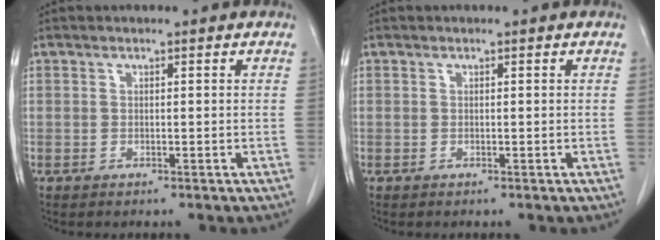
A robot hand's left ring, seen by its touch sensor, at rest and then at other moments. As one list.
[{"total": 0.0}]